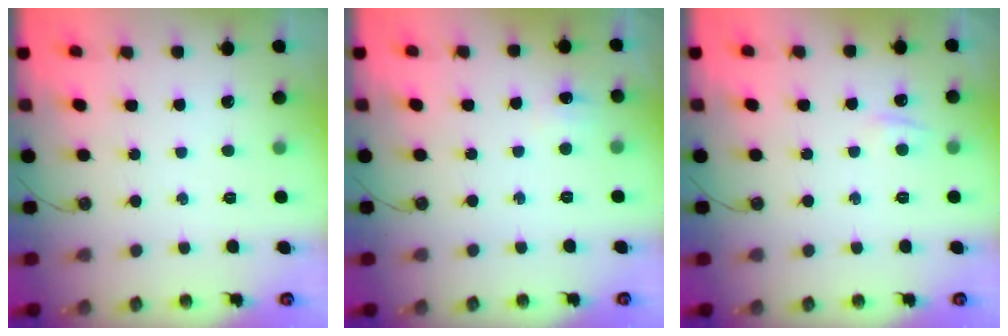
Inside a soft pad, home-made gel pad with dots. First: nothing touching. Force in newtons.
{"total": 5.4, "press": 5.4, "slide": 0.7}
{"total": 4.9, "press": 4.8, "slide": 0.6}